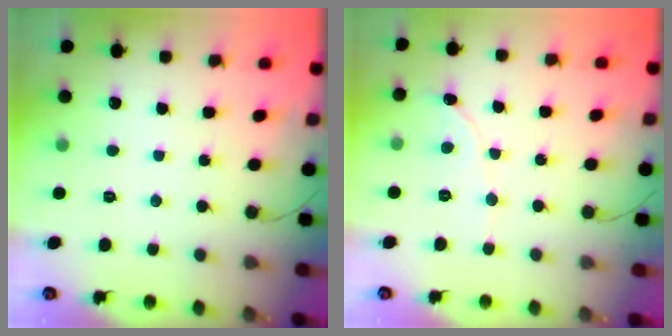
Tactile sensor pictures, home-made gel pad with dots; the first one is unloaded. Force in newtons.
{"total": 1.7, "press": 1.7, "slide": 0.1}